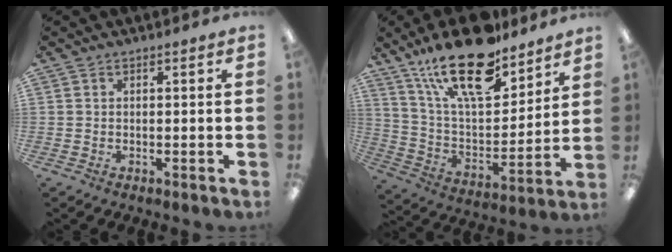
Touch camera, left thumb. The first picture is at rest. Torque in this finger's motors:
{"motor_torque": [0.56, 0.58, 1.54, -1.23, 0.27]}